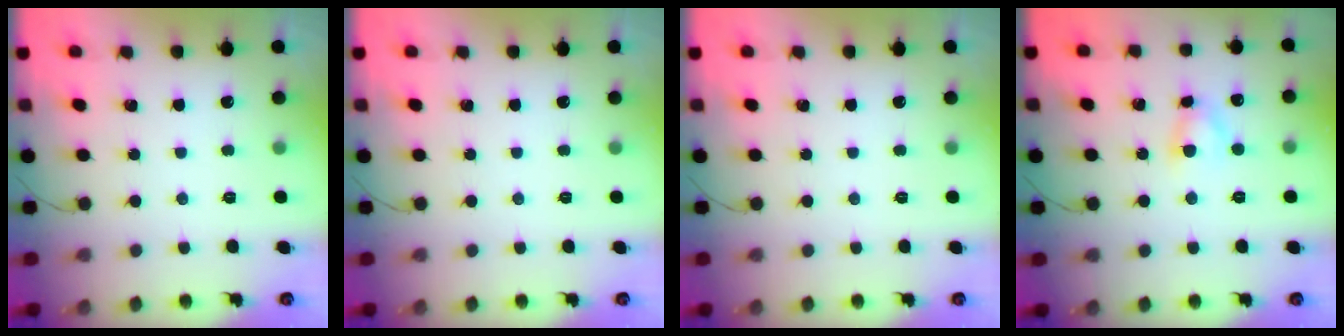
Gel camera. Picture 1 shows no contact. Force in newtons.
{"total": 0.0}
{"total": 0.0}
{"total": 3.5, "press": 3.4, "slide": 1.1}